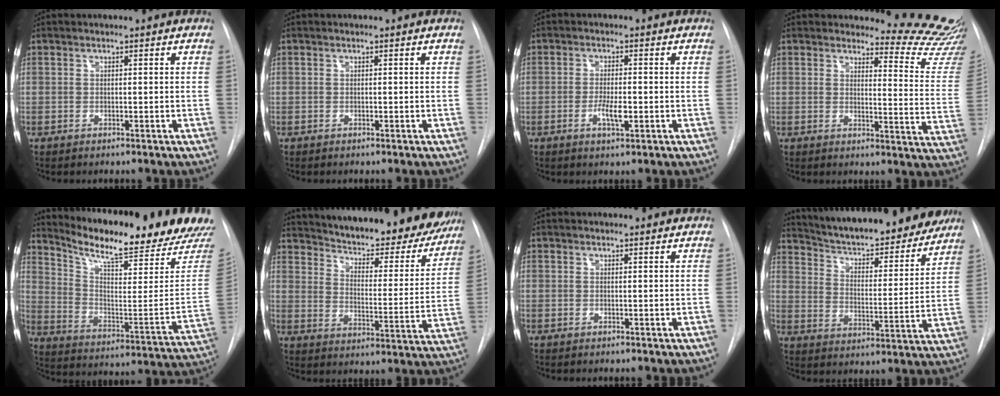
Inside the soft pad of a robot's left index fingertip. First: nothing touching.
{"total": 0.0}
{"total": 3.4, "force": [-1.0, 0.8, 3.1], "torque": [-0.059, -0.001, -0.015]}
{"total": 14.0, "force": [14.0, 0.0, 0.8], "torque": [0.014, -0.145, 0.131]}
{"total": 23.2, "force": [21.1, 0.6, 9.8], "torque": [-0.164, -0.096, 0.291]}
{"total": 27.6, "force": [24.7, 6.4, 10.5], "torque": [-0.168, -0.057, 0.312]}
{"total": 2.7, "force": [2.6, 0.5, 0.4], "torque": [-0.011, 0.015, 0.025]}
{"total": 23.9, "force": [21.5, 5.1, 9.1], "torque": [-0.147, -0.019, 0.295]}